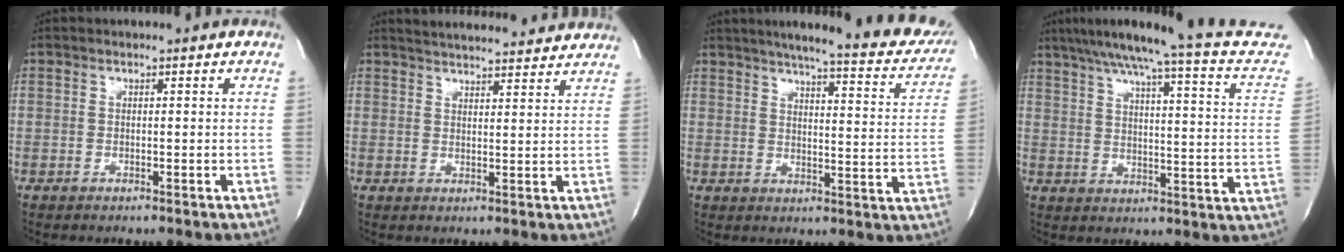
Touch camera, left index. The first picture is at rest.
{"total": 15.2, "force": [14.3, 2.1, 4.5], "torque": [-0.063, 0.017, 0.181]}
{"total": 22.7, "force": [19.2, 3.1, 11.6], "torque": [-0.157, -0.041, 0.221]}
{"total": 22.1, "force": [19.6, -0.2, 10.1], "torque": [-0.150, -0.054, 0.239]}